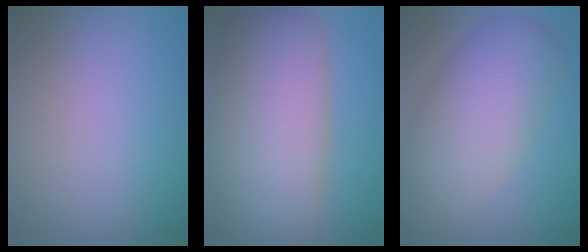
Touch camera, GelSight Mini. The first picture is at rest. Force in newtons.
{"total": 10.8, "press": 10.8, "slide": 0.4}
{"total": 7.4, "press": 7.4, "slide": 0.6}